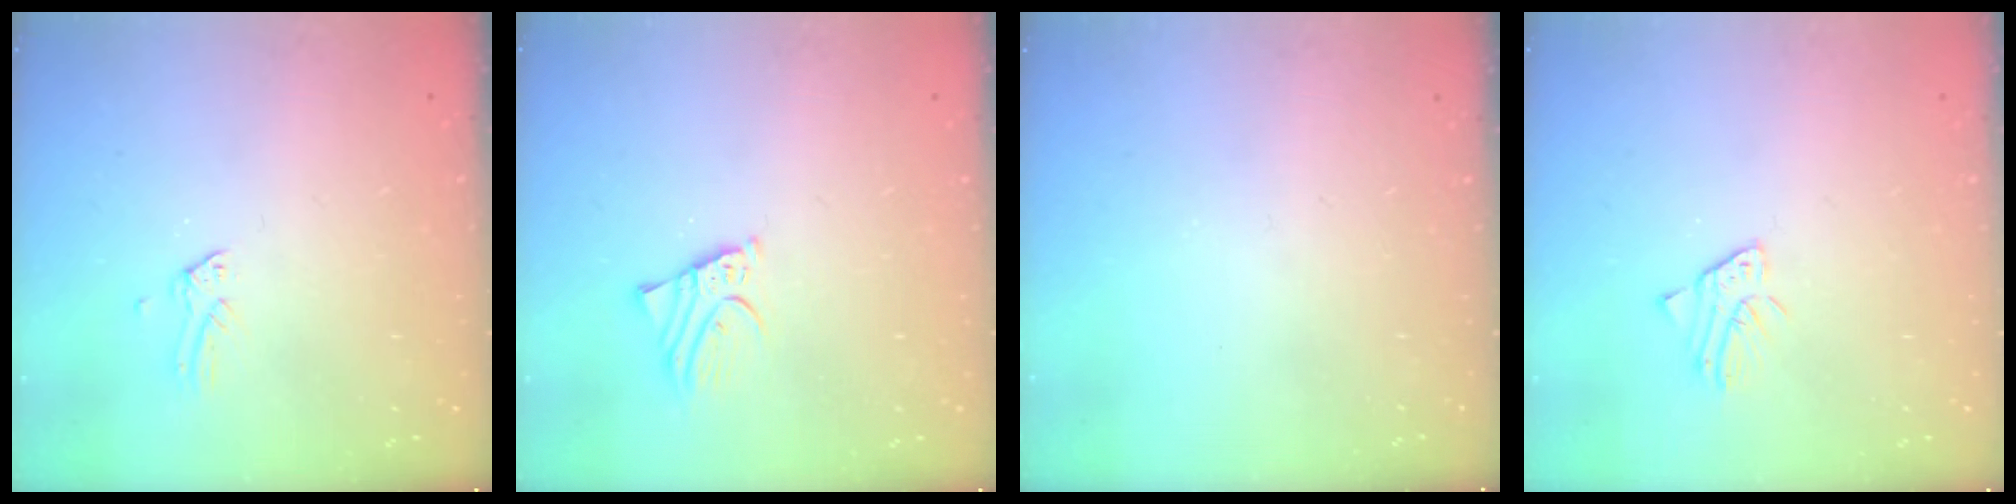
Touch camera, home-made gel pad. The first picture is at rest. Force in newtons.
{"total": 2.2, "press": 2.2, "slide": 0.1}
{"total": 0.0}
{"total": 1.2, "press": 1.2, "slide": 0.1}